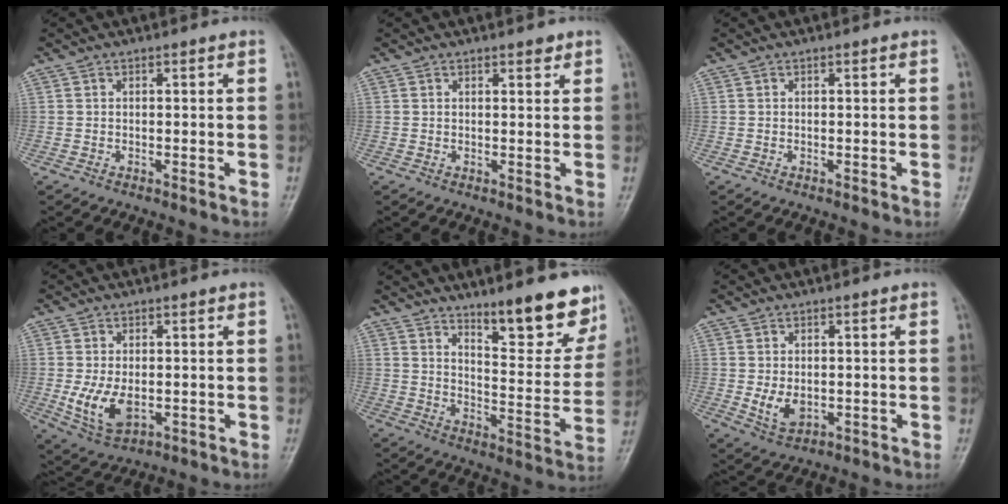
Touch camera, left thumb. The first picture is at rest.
{"total": 1.4, "force": [1.1, 0.6, 0.8], "torque": [-0.003, -0.006, 0.013]}
{"total": 0.0}
{"total": 7.6, "force": [-1.0, 4.6, 6.0], "torque": [-0.111, -0.012, -0.008]}
{"total": 14.3, "force": [10.6, 3.7, 8.9], "torque": [-0.077, -0.079, 0.158]}
{"total": 4.5, "force": [-0.3, 3.1, 3.3], "torque": [-0.050, -0.010, 0.006]}